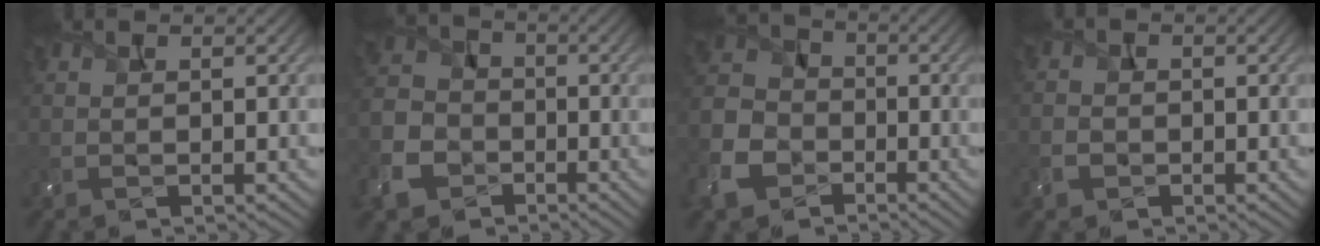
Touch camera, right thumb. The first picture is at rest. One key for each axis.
{"total": 8.7, "fx": -4.4, "fy": 6.6, "fz": 3.8, "tx": -0.112, "ty": -0.022, "tz": -0.100}
{"total": 9.6, "fx": -4.9, "fy": 7.0, "fz": 4.5, "tx": -0.132, "ty": -0.022, "tz": -0.115}
{"total": 2.2, "fx": -1.0, "fy": 1.8, "fz": 0.7, "tx": -0.013, "ty": -0.003, "tz": -0.021}